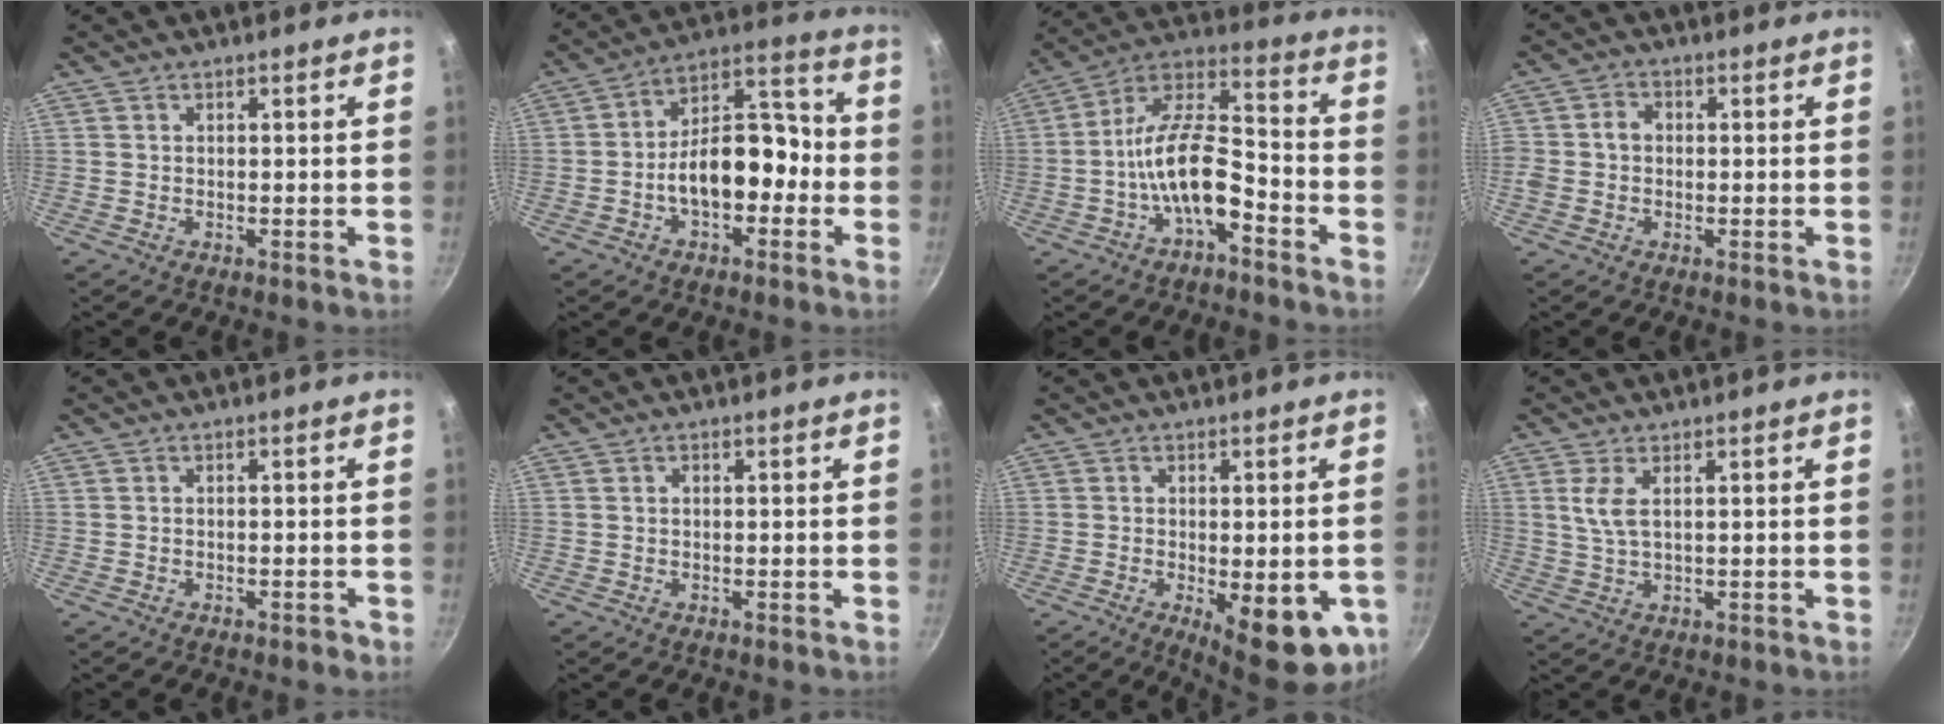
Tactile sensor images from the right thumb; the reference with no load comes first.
{"total": 13.8, "force": [-3.5, 8.4, 10.3], "torque": [-0.115, 0.070, -0.062]}
{"total": 13.4, "force": [-5.4, 5.8, 10.8], "torque": [-0.183, 0.057, -0.107]}
{"total": 3.6, "force": [-0.3, 3.1, 1.8], "torque": [-0.022, 0.013, -0.011]}
{"total": 1.1, "force": [-0.8, 0.5, 0.6], "torque": [-0.006, 0.013, -0.003]}
{"total": 0.6, "force": [0.1, 0.4, 0.4], "torque": [-0.006, 0.003, 0.002]}
{"total": 14.4, "force": [-4.0, 5.4, 12.7], "torque": [-0.140, -0.012, -0.040]}
{"total": 4.1, "force": [1.3, 1.5, 3.6], "torque": [-0.078, -0.007, 0.028]}